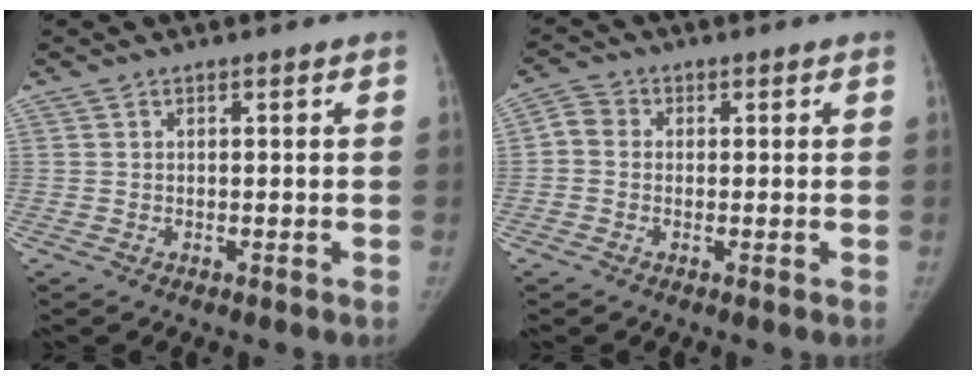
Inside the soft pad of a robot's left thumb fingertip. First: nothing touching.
{"total": 3.5, "force": [0.0, 3.1, 1.7], "torque": [-0.024, 0.007, -0.011]}